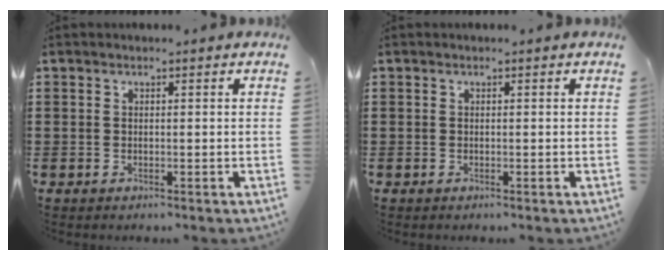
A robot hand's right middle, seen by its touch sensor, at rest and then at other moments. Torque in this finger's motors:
{"motor_torque": [-2.14, 0.00, -0.04, 0.02]}